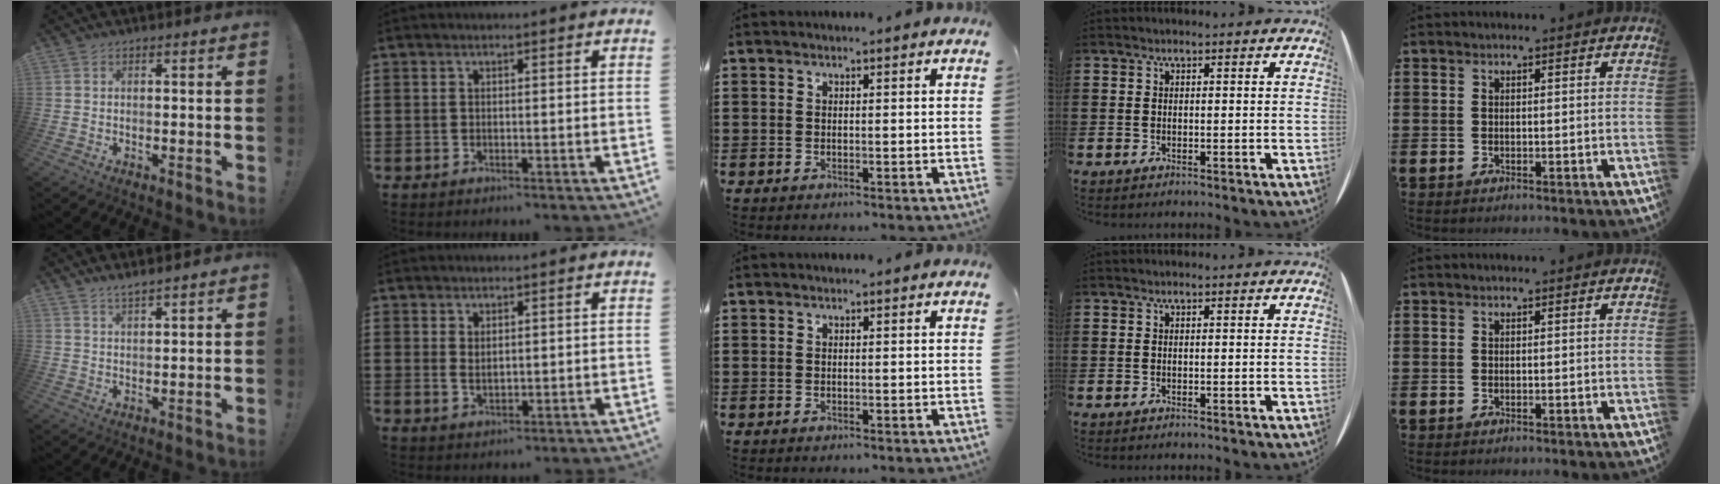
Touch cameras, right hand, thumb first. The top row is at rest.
{"thumb": {"total": 2.8, "force": [2.6, -0.2, 1.1], "torque": [-0.025, -0.018, 0.047]}, "index": {"total": 1.6, "force": [1.1, 0.8, 0.8], "torque": [-0.017, 0.005, 0.020]}}